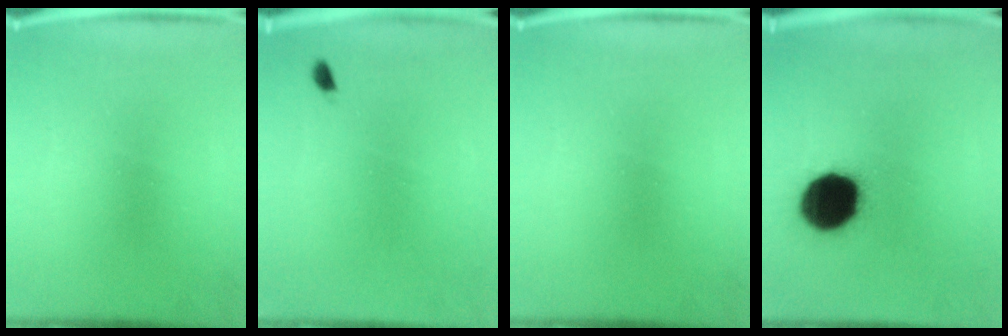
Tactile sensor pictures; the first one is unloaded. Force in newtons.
{"total": 0.7}
{"total": 0.0}
{"total": 18.5}